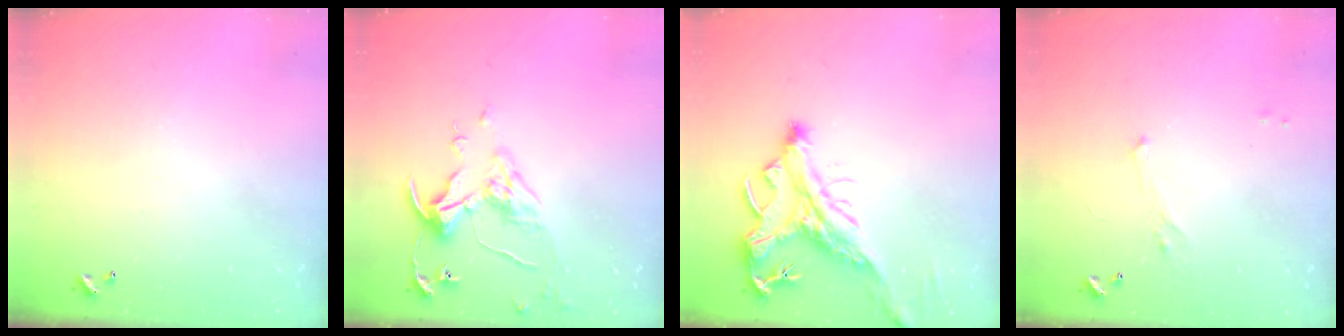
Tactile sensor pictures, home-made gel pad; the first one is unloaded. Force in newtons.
{"total": 6.2, "press": 6.1, "slide": 0.8}
{"total": 4.1, "press": 3.8, "slide": 1.5}
{"total": 1.4, "press": 1.3, "slide": 0.6}